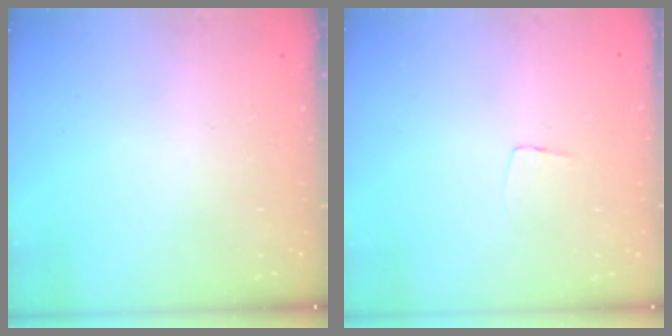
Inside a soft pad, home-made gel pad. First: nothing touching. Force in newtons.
{"total": 3.3, "press": 3.3, "slide": 0.2}